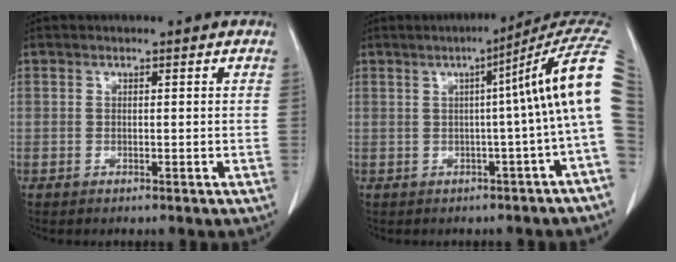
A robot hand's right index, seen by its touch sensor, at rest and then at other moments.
{"total": 10.5, "force": [1.4, -1.7, 10.2], "torque": [-0.111, 0.034, 0.010]}